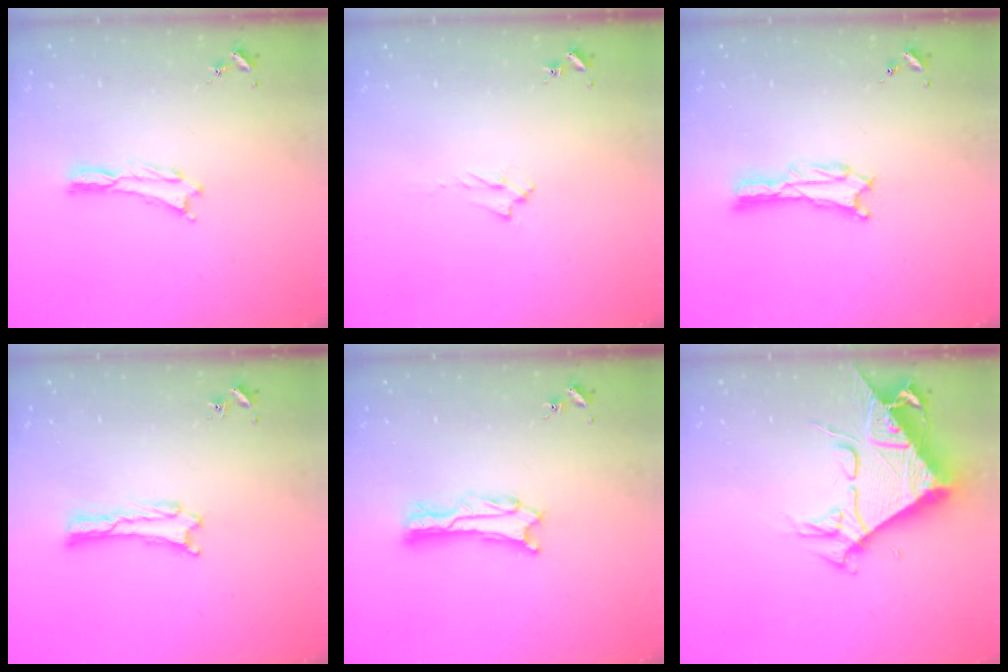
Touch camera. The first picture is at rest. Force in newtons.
{"total": 1.7, "press": 1.6, "slide": 0.3}
{"total": 0.9, "press": 0.9, "slide": 0.1}
{"total": 0.8, "press": 0.8, "slide": 0.0}
{"total": 1.8, "press": 1.8, "slide": 0.2}
{"total": 9.6, "press": 9.6, "slide": 1.1}